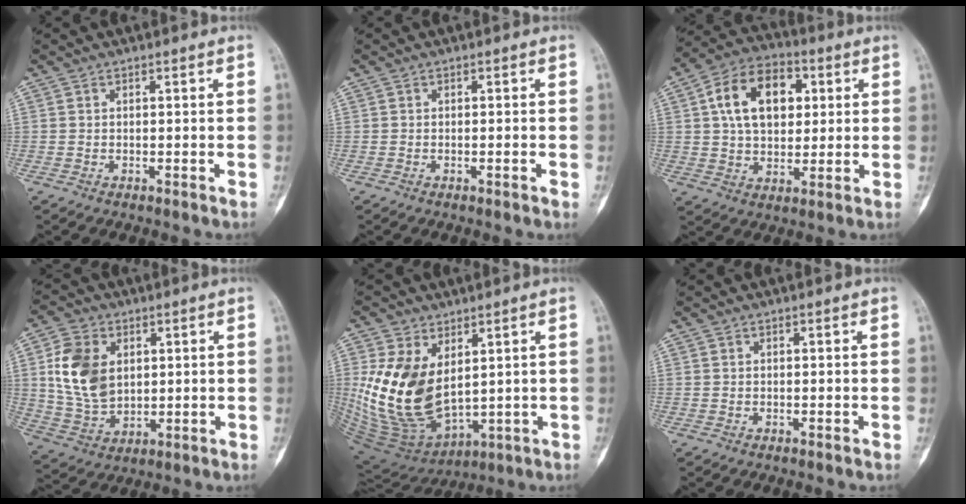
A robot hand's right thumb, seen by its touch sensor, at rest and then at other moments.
{"total": 0.8, "force": [-0.2, 0.1, 0.8], "torque": [-0.013, 0.001, -0.001]}
{"total": 15.1, "force": [3.9, 9.9, 10.8], "torque": [-0.153, 0.007, 0.060]}
{"total": 12.8, "force": [2.9, 9.0, 8.6], "torque": [-0.150, -0.009, 0.063]}
{"total": 17.2, "force": [3.1, 10.4, 13.3], "torque": [-0.248, -0.027, 0.085]}
{"total": 0.0}